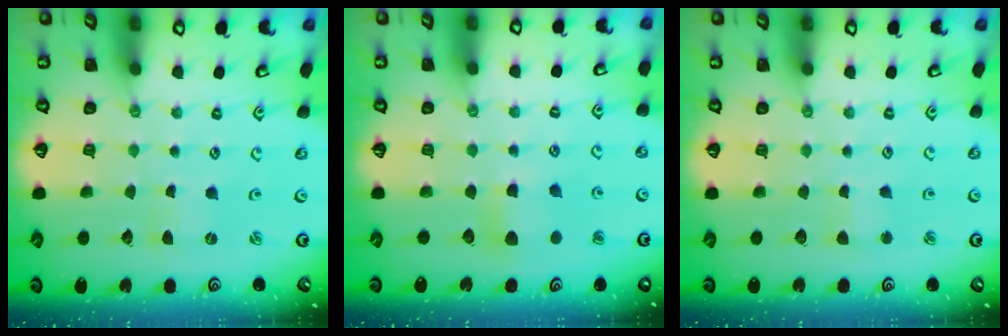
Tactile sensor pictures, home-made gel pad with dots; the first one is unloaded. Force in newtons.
{"total": 7.5, "press": 7.5, "slide": 0.6}
{"total": 2.5, "press": 2.4, "slide": 0.4}